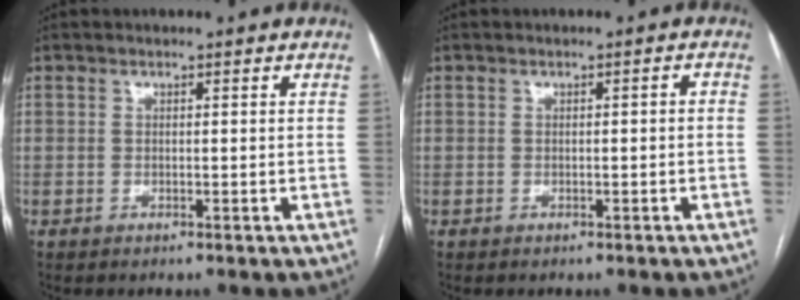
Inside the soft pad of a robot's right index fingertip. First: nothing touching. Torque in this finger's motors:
{"motor_torque": [0.27, 0.05, 0.05, 0.01]}